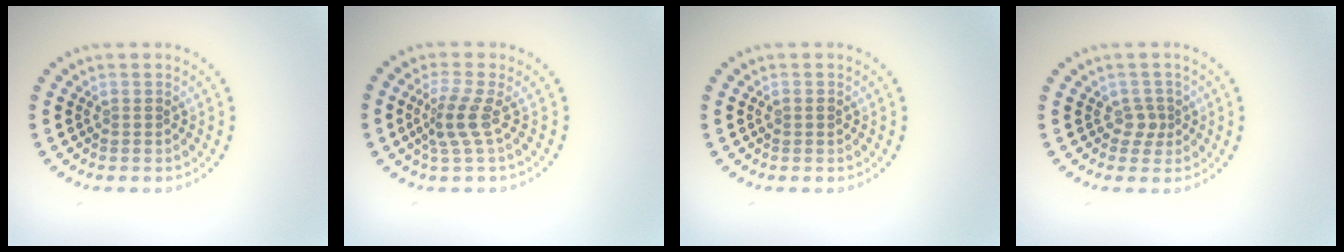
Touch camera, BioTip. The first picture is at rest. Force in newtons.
{"total": 2.5, "press": 1.8, "slide": 1.8}
{"total": 0.8, "press": 0.7, "slide": 0.1}
{"total": 1.4, "press": 1.1, "slide": 0.9}